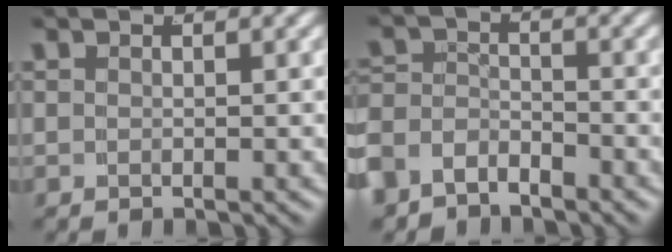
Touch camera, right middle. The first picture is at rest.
{"total": 4.7, "force": [-3.3, 3.1, 1.2], "torque": [-0.036, -0.020, -0.055]}